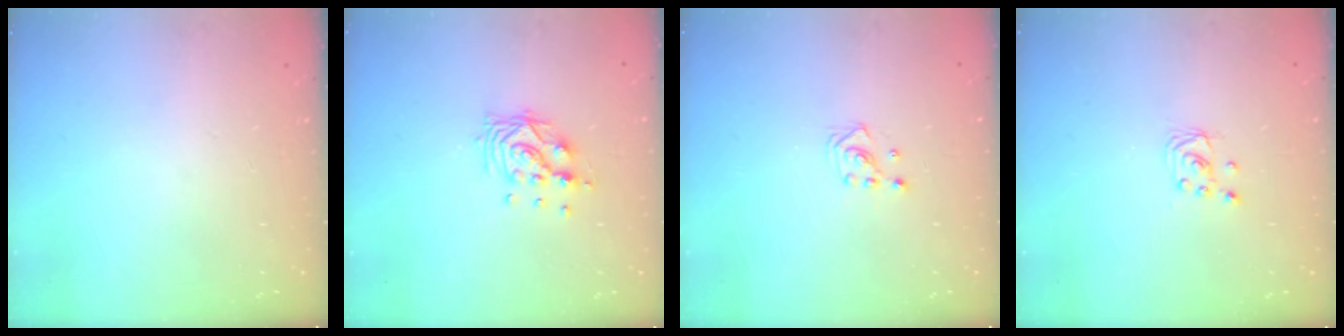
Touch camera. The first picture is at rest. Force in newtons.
{"total": 9.8, "press": 9.8, "slide": 0.7}
{"total": 2.8, "press": 2.8, "slide": 0.3}
{"total": 2.0, "press": 2.0, "slide": 0.2}